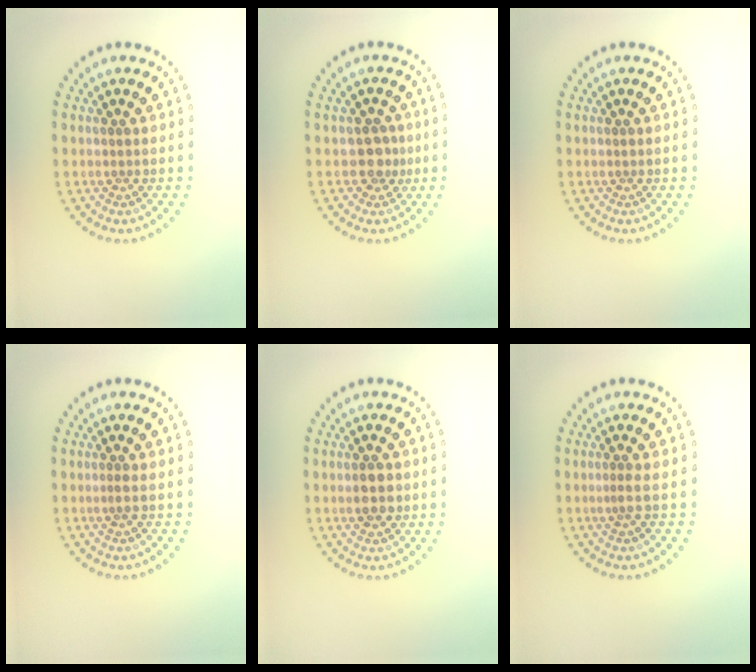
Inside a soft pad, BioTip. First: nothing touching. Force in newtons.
{"total": 2.1, "press": 1.7, "slide": 1.2}
{"total": 0.0}
{"total": 0.6, "press": 0.4, "slide": 0.5}
{"total": 2.9, "press": 2.9, "slide": 0.0}
{"total": 0.8, "press": 0.4, "slide": 0.7}